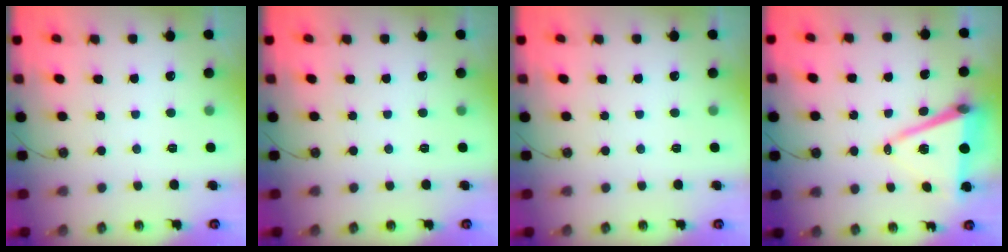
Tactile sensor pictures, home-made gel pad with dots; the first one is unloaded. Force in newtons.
{"total": 0.0}
{"total": 0.0}
{"total": 10.9, "press": 10.2, "slide": 4.0}